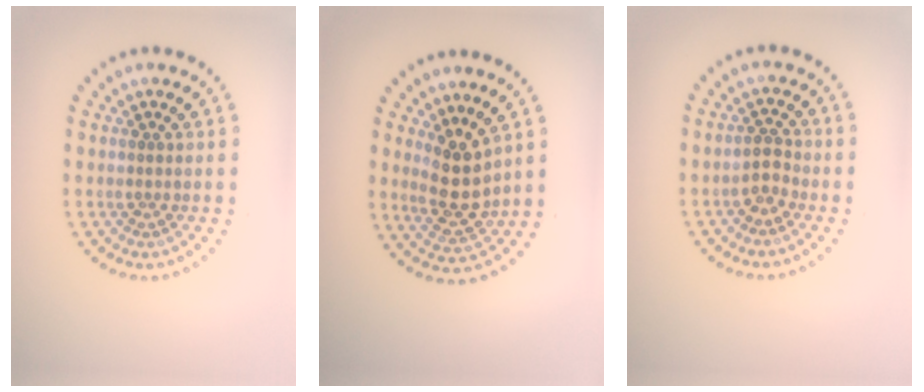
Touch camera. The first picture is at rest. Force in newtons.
{"total": 3.7, "press": 3.4, "slide": 1.5}
{"total": 1.7, "press": 1.6, "slide": 0.6}